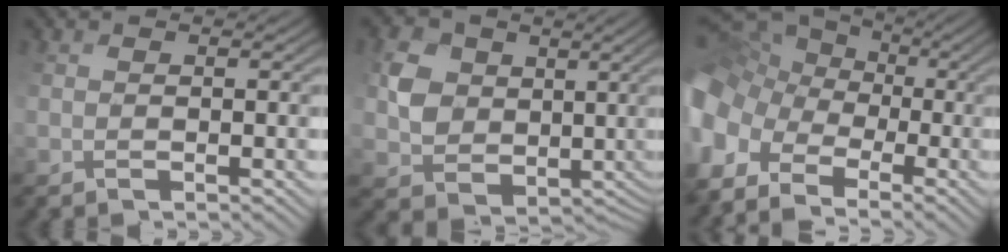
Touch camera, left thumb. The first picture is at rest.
{"total": 7.3, "force": [3.1, 6.2, 2.1], "torque": [-0.067, 0.003, 0.051]}
{"total": 14.5, "force": [-4.6, 10.9, 8.5], "torque": [-0.237, -0.019, -0.058]}